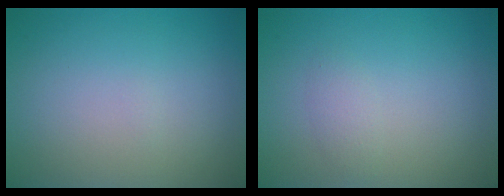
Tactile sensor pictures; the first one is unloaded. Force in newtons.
{"total": 1.1, "press": 1.1, "slide": 0.0}